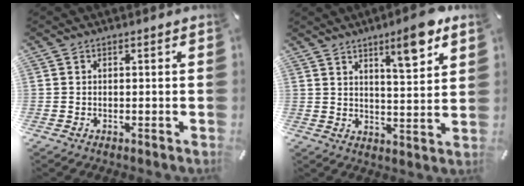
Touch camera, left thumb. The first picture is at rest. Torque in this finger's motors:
{"motor_torque": [0.45, 0.30, 1.16, -1.14, 0.22]}